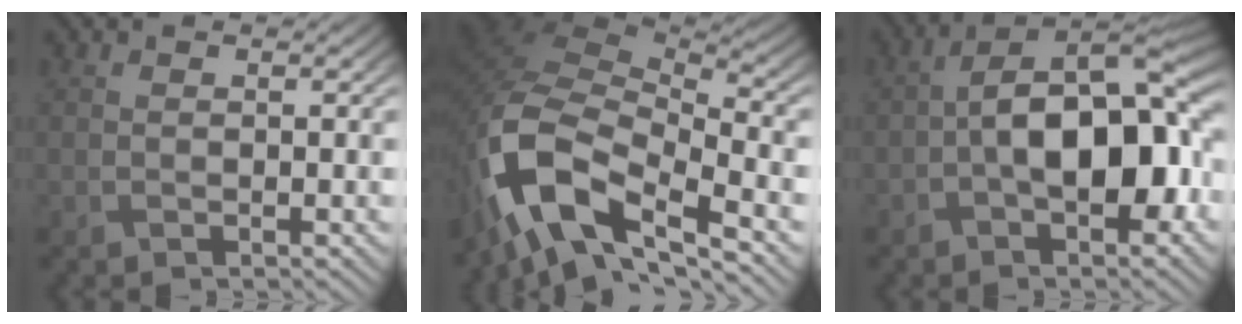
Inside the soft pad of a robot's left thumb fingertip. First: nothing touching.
{"total": 14.5, "force": [-7.4, 6.9, 10.3], "torque": [-0.257, -0.026, -0.131]}
{"total": 12.7, "force": [-1.4, 6.4, 10.8], "torque": [-0.168, 0.012, -0.030]}